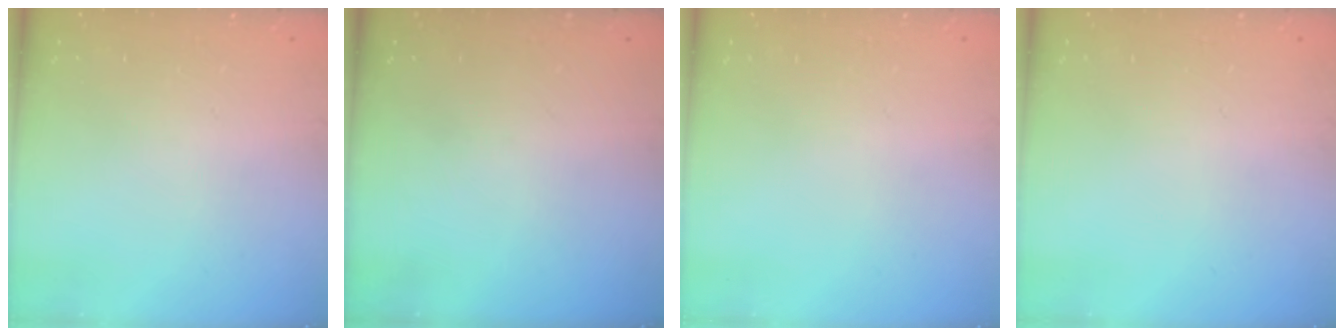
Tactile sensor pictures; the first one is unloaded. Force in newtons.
{"total": 0.0}
{"total": 0.0}
{"total": 0.0}